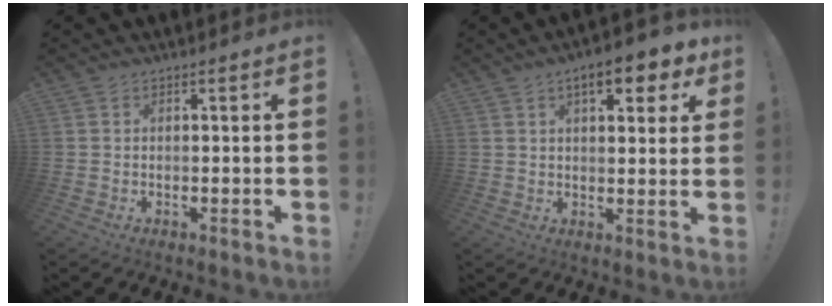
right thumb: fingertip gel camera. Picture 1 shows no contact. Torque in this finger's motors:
{"motor_torque": [0.25, 0.45, 0.91, 0.32, 0.02]}